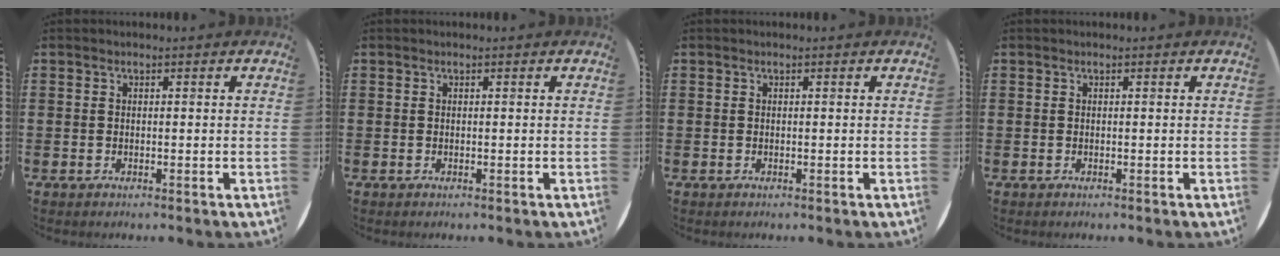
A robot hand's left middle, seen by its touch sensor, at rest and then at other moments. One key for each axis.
{"total": 0.0}
{"total": 0.0}
{"total": 0.0}